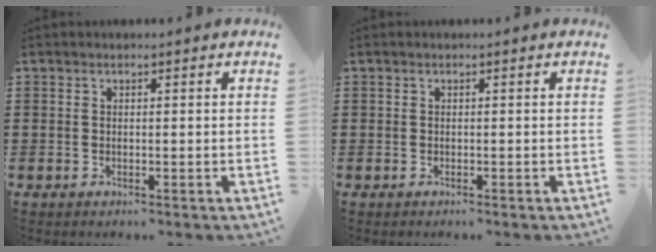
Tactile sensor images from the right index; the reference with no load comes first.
{"total": 0.0}